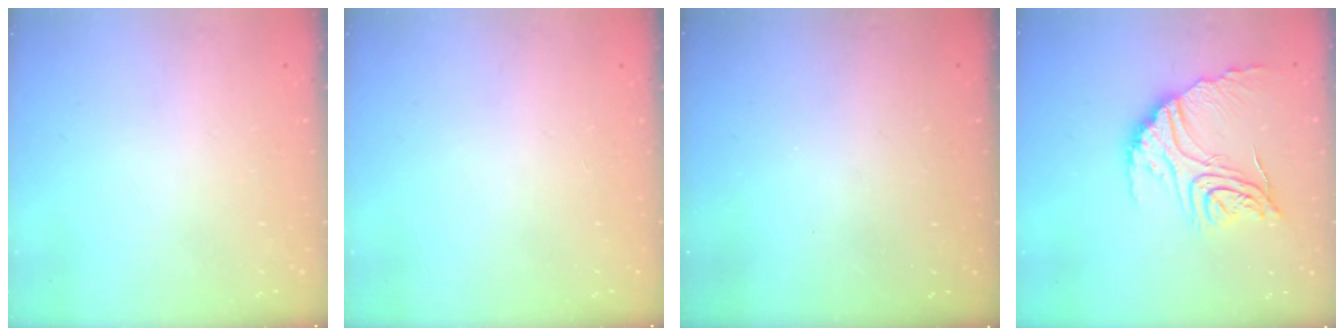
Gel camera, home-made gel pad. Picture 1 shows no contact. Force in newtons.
{"total": 0.0}
{"total": 3.1, "press": 3.1, "slide": 0.1}
{"total": 18.9, "press": 18.8, "slide": 1.8}